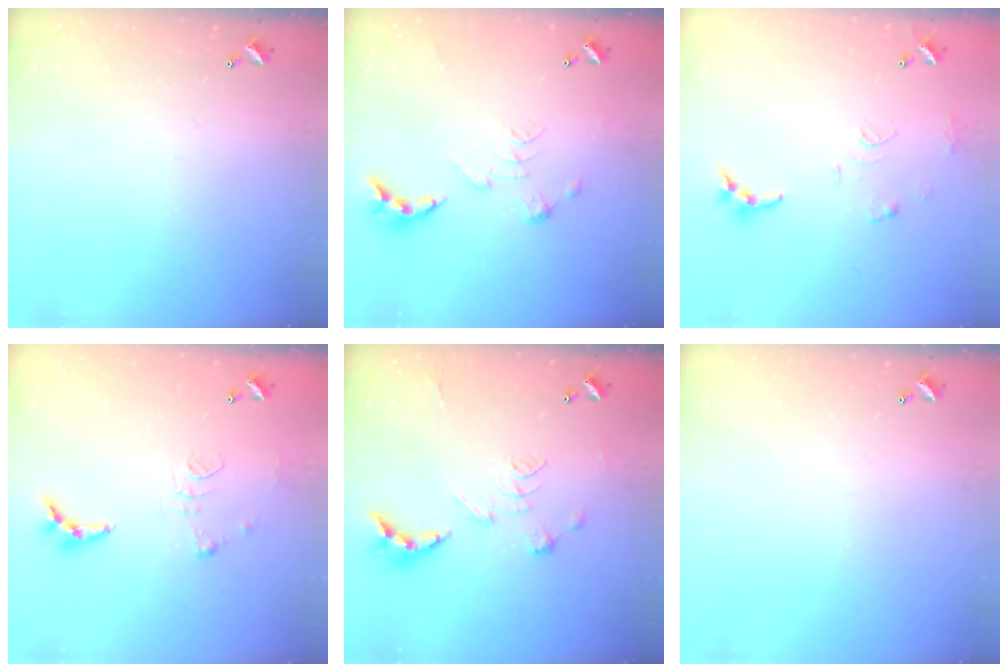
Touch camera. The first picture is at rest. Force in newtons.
{"total": 0.8, "press": 0.8, "slide": 0.3}
{"total": 9.3, "press": 9.3, "slide": 0.6}
{"total": 9.3, "press": 9.3, "slide": 0.8}
{"total": 2.5, "press": 2.0, "slide": 1.5}
{"total": 0.0}